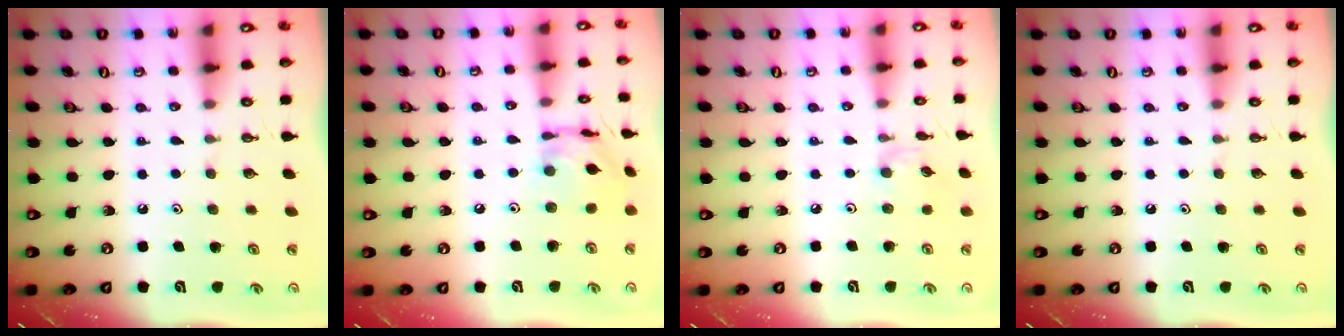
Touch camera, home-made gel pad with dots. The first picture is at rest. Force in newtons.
{"total": 12.0, "press": 12.0, "slide": 0.9}
{"total": 1.5, "press": 1.5, "slide": 0.4}
{"total": 0.0}